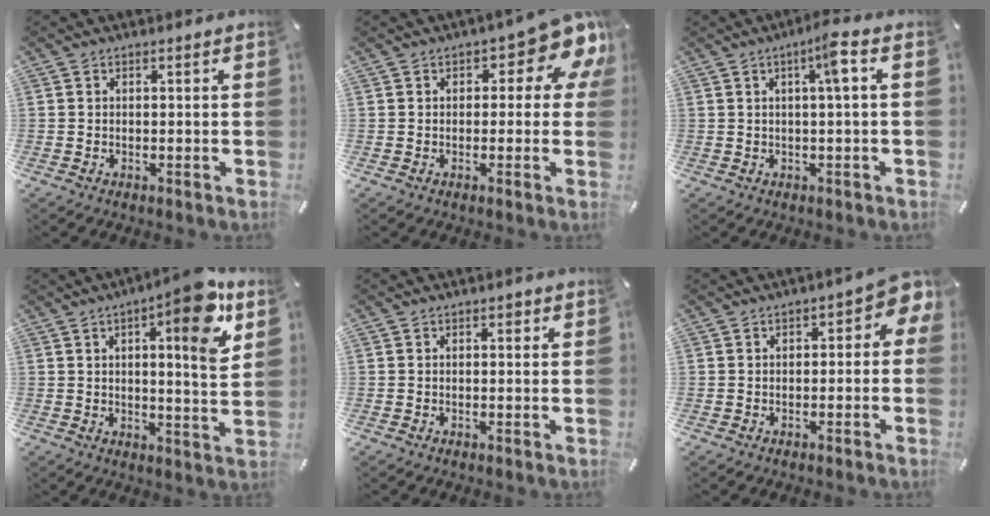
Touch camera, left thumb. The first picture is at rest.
{"total": 10.1, "force": [5.3, 4.5, 7.4], "torque": [-0.086, -0.036, 0.087]}
{"total": 5.4, "force": [1.3, 0.3, 5.2], "torque": [-0.086, -0.005, 0.013]}
{"total": 13.2, "force": [6.5, 2.8, 11.1], "torque": [-0.149, -0.034, 0.095]}
{"total": 0.9, "force": [0.2, 0.7, 0.5], "torque": [-0.011, 0.006, 0.002]}
{"total": 4.2, "force": [0.3, 2.5, 3.4], "torque": [-0.044, 0.000, -0.002]}